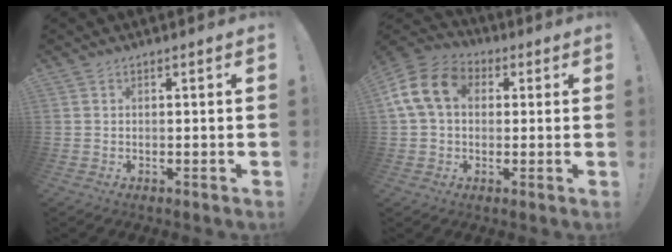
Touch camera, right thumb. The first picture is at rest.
{"total": 14.3, "force": [3.2, 10.6, 8.9], "torque": [-0.157, 0.011, 0.067]}